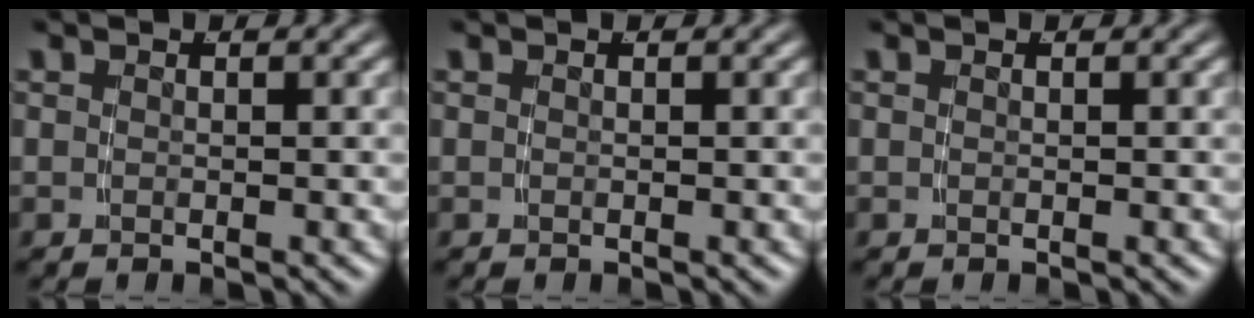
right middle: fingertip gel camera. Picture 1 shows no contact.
{"total": 0.0}
{"total": 0.0}